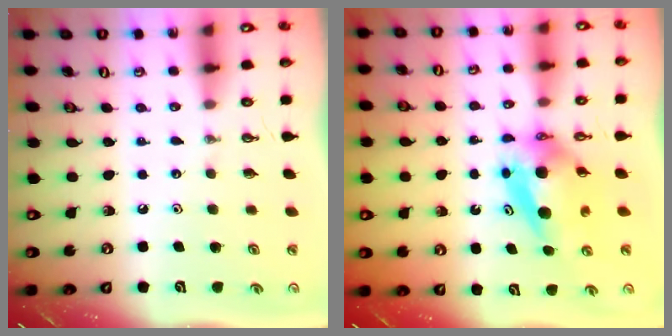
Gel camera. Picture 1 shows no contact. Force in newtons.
{"total": 6.5, "press": 6.5, "slide": 0.5}